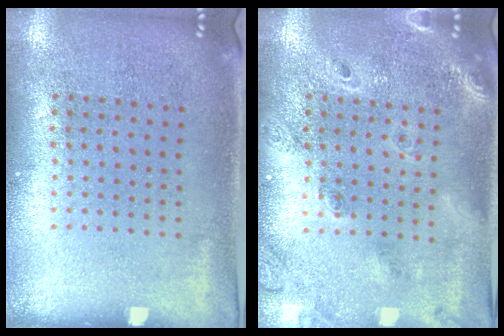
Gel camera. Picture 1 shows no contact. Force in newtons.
{"total": 1.8, "press": 1.7, "slide": 0.6}